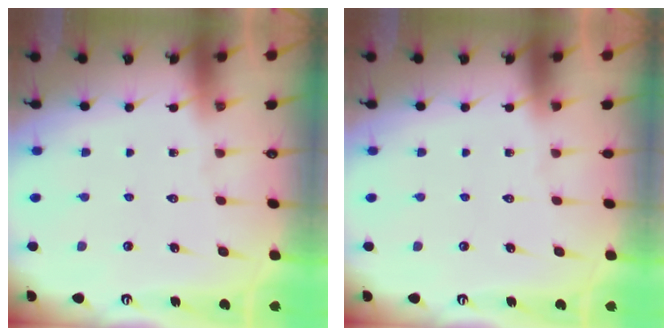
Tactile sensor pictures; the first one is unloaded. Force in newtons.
{"total": 0.0}